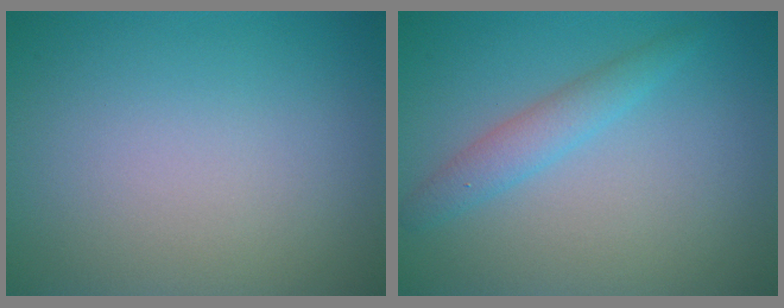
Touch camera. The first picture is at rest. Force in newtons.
{"total": 2.2, "press": 2.2, "slide": 0.3}